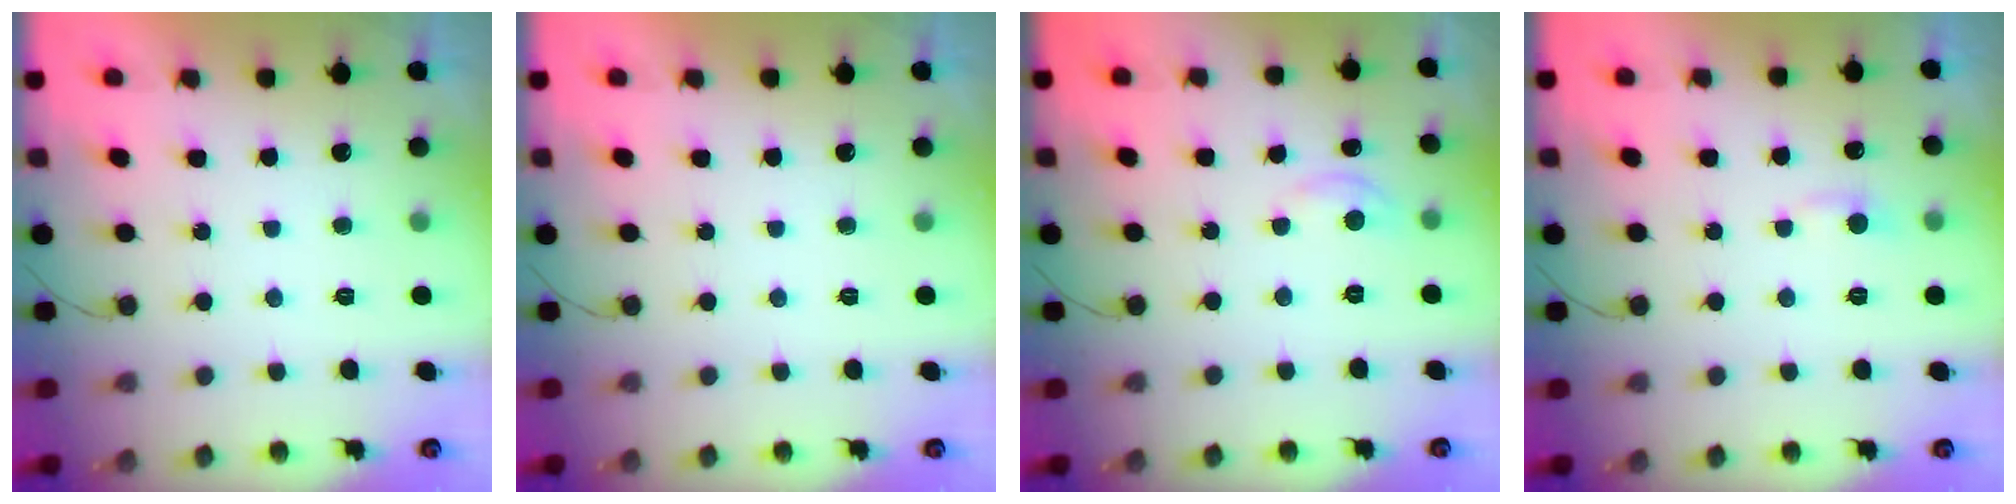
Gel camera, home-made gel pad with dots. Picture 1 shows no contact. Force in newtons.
{"total": 0.0}
{"total": 2.9, "press": 2.8, "slide": 0.4}
{"total": 3.6, "press": 3.6, "slide": 0.5}